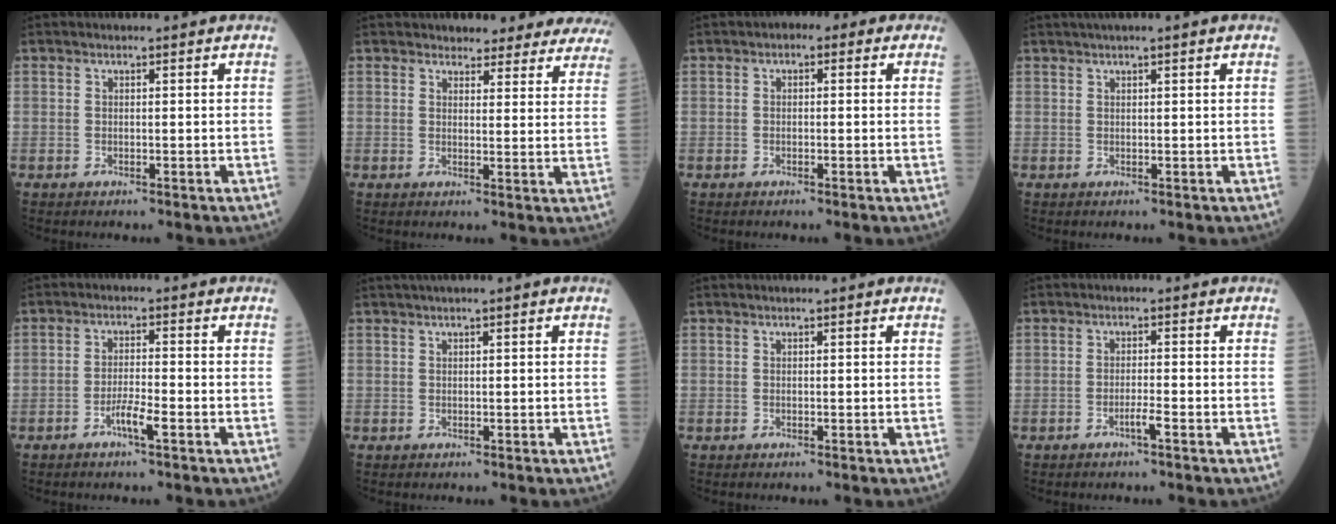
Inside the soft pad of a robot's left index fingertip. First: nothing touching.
{"total": 12.7, "force": [12.0, 3.9, 1.7], "torque": [0.025, -0.018, 0.106]}
{"total": 2.3, "force": [0.6, 1.4, 1.7], "torque": [-0.015, 0.015, -0.006]}
{"total": 2.9, "force": [2.0, -0.2, 2.1], "torque": [-0.031, 0.022, 0.033]}
{"total": 3.3, "force": [-1.9, 0.1, 2.7], "torque": [-0.055, -0.002, -0.037]}
{"total": 1.7, "force": [1.0, -0.2, 1.4], "torque": [-0.028, 0.015, 0.020]}
{"total": 0.0}
{"total": 1.7, "force": [-1.1, -0.2, 1.3], "torque": [-0.025, 0.001, -0.021]}